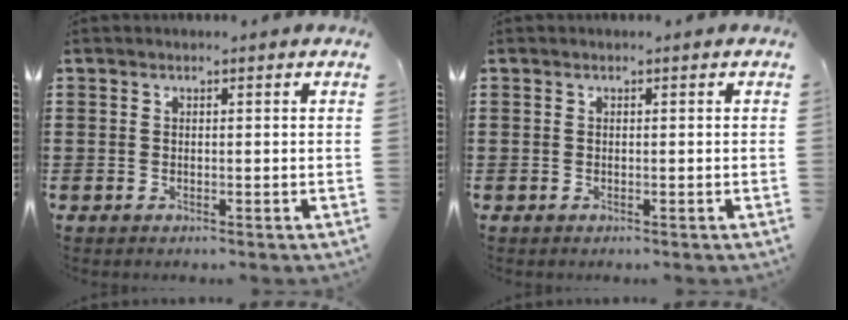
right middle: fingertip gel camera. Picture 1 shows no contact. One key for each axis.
{"total": 0.0}